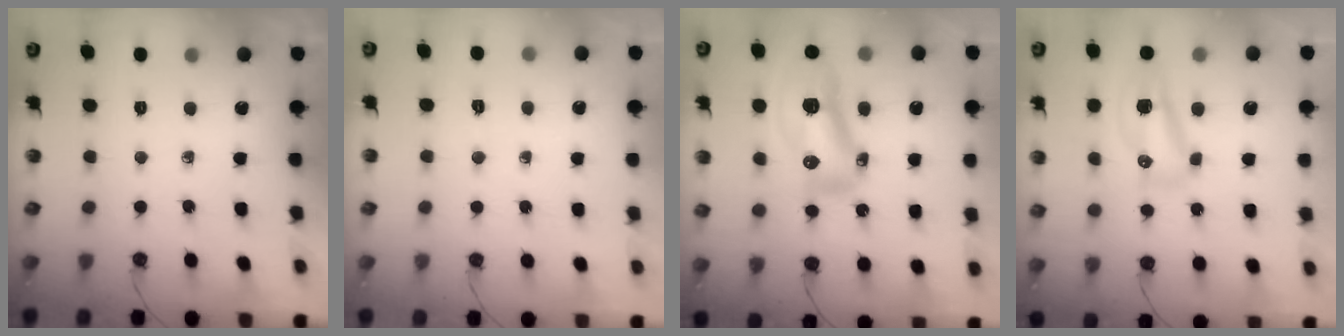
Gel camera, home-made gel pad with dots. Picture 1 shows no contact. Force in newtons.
{"total": 18.8, "press": 4.8, "slide": 18.1}
{"total": 16.0, "press": 15.9, "slide": 1.8}
{"total": 14.0, "press": 10.7, "slide": 9.0}